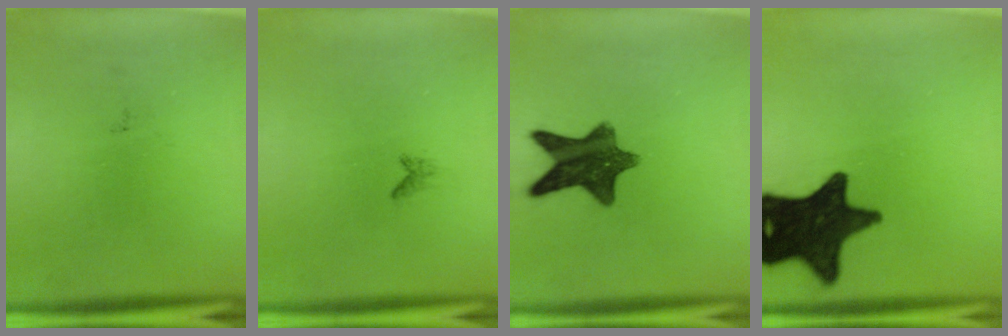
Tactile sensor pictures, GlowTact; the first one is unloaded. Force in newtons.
{"total": 0.6}
{"total": 11.1}
{"total": 17.2}